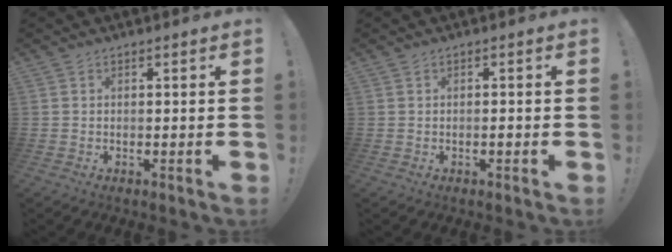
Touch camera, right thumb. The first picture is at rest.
{"total": 1.0, "force": [-0.7, 0.2, 0.6], "torque": [-0.010, 0.001, -0.012]}